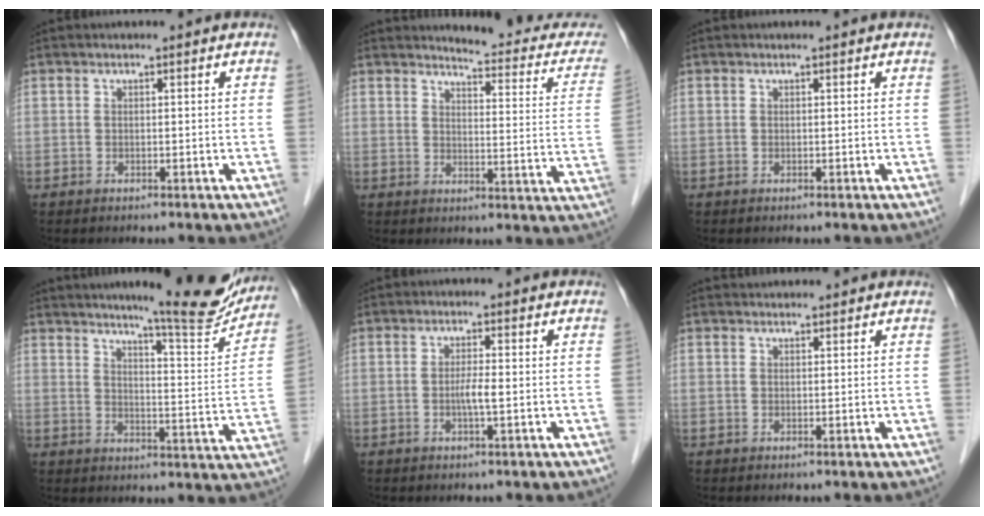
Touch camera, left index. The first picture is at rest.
{"total": 13.3, "force": [12.7, 1.7, 3.3], "torque": [-0.023, -0.057, 0.128]}
{"total": 0.0}
{"total": 14.8, "force": [13.4, 0.2, 6.3], "torque": [-0.081, -0.039, 0.169]}
{"total": 2.3, "force": [-0.4, 0.0, 2.3], "torque": [-0.045, -0.001, -0.008]}
{"total": 2.7, "force": [2.7, 0.5, 0.3], "torque": [-0.009, 0.026, 0.038]}